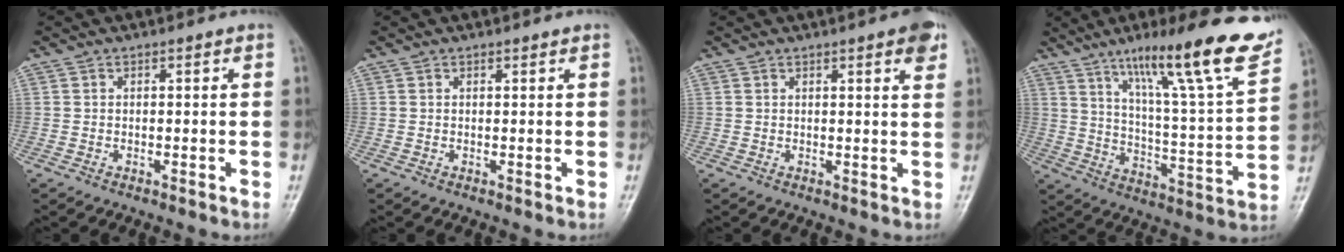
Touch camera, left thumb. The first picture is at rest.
{"total": 0.6, "force": [0.4, 0.3, 0.2], "torque": [0.000, -0.003, 0.004]}
{"total": 4.5, "force": [2.5, 1.0, 3.6], "torque": [-0.035, -0.006, 0.026]}
{"total": 23.3, "force": [14.6, 3.0, 17.9], "torque": [-0.246, -0.050, 0.228]}